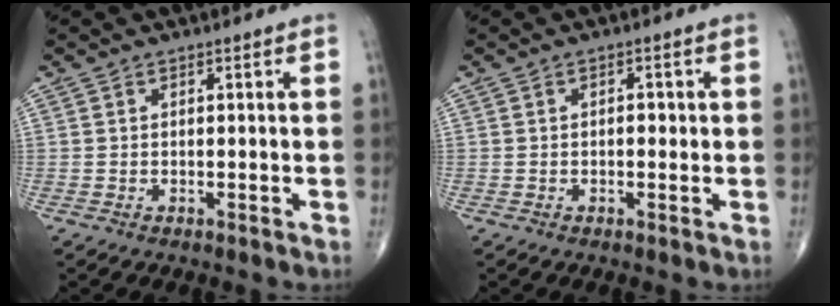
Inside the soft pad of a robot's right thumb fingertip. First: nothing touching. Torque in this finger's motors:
{"motor_torque": [0.02, -0.12, -0.05, -0.16, 0.03]}